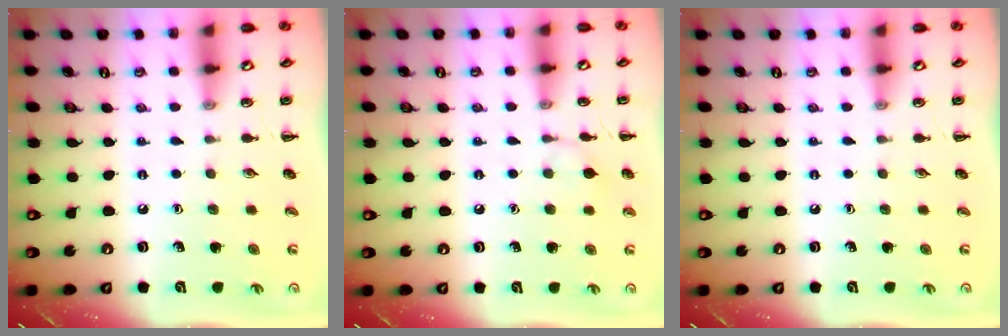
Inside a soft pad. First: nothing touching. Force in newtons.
{"total": 5.8, "press": 5.6, "slide": 1.6}
{"total": 0.0}